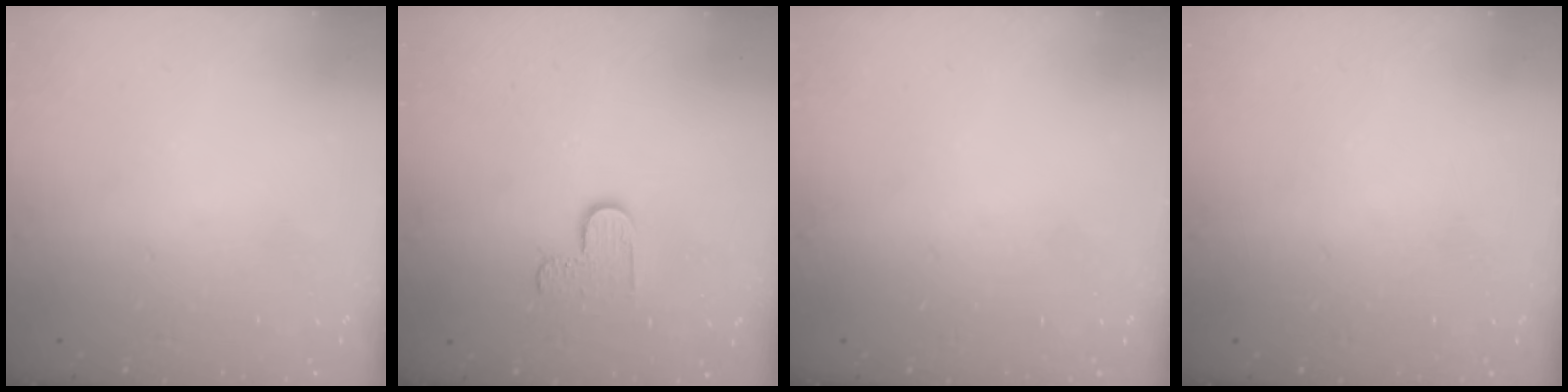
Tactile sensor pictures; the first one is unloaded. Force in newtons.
{"total": 5.9, "press": 5.8, "slide": 0.6}
{"total": 0.0}
{"total": 0.0}